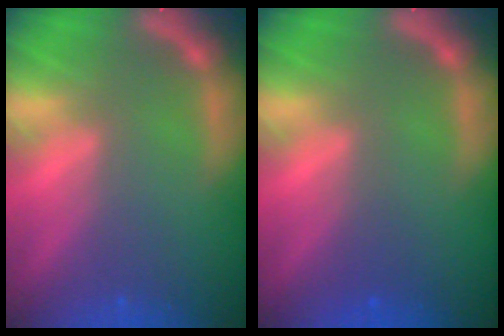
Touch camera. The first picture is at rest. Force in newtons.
{"total": 1.0}